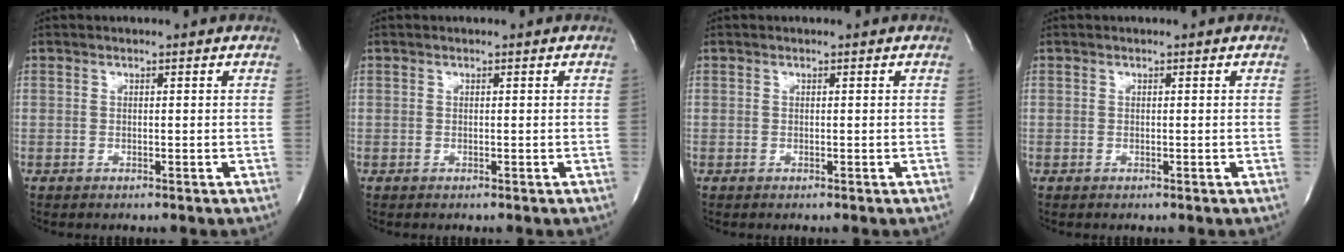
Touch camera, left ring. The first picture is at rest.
{"total": 0.0}
{"total": 0.0}
{"total": 0.0}